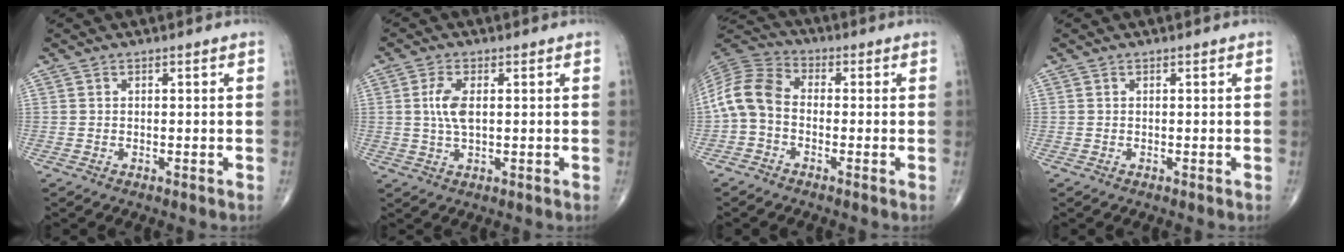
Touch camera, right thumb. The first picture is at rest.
{"total": 5.1, "force": [0.6, 2.2, 4.5], "torque": [-0.101, -0.001, 0.012]}
{"total": 9.0, "force": [-1.5, 6.3, 6.3], "torque": [-0.121, 0.028, -0.048]}
{"total": 0.0}